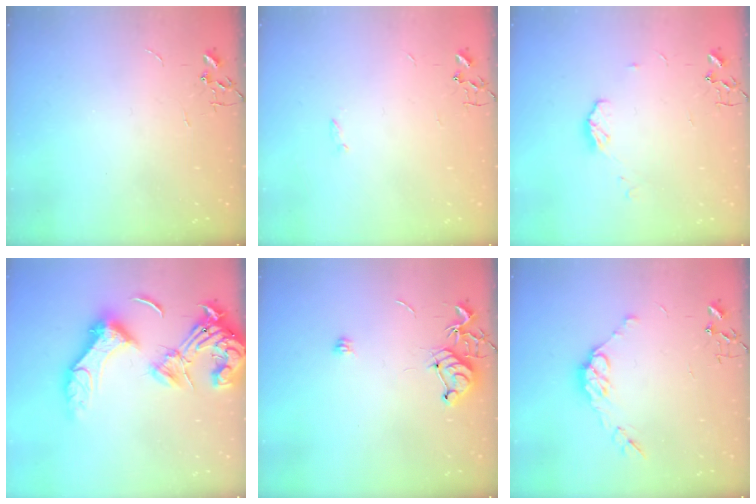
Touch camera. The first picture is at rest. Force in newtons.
{"total": 1.1, "press": 1.0, "slide": 0.3}
{"total": 6.5, "press": 6.4, "slide": 0.4}
{"total": 20.7, "press": 20.5, "slide": 2.6}
{"total": 9.0, "press": 9.0, "slide": 0.6}
{"total": 9.6, "press": 9.5, "slide": 0.7}